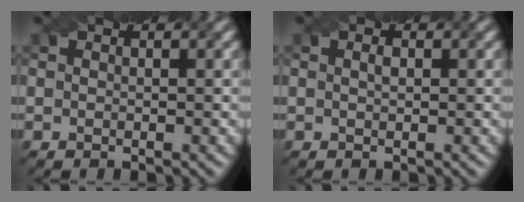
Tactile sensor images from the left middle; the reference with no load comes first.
{"total": 0.7, "force": [0.1, 0.3, 0.6], "torque": [-0.013, 0.002, 0.004]}